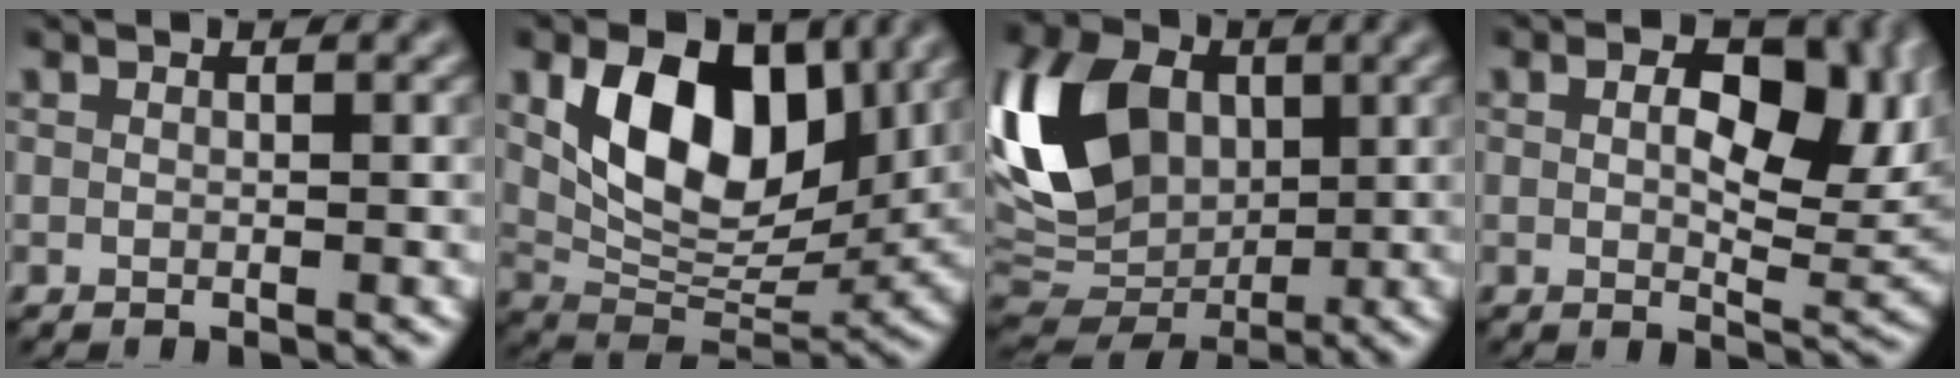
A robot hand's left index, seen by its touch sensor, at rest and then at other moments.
{"total": 10.4, "force": [3.3, 6.4, 7.5], "torque": [-0.123, -0.013, 0.060]}
{"total": 12.2, "force": [1.7, 8.8, 8.3], "torque": [-0.184, 0.009, 0.017]}
{"total": 10.3, "force": [2.3, 5.3, 8.6], "torque": [-0.115, 0.001, 0.035]}